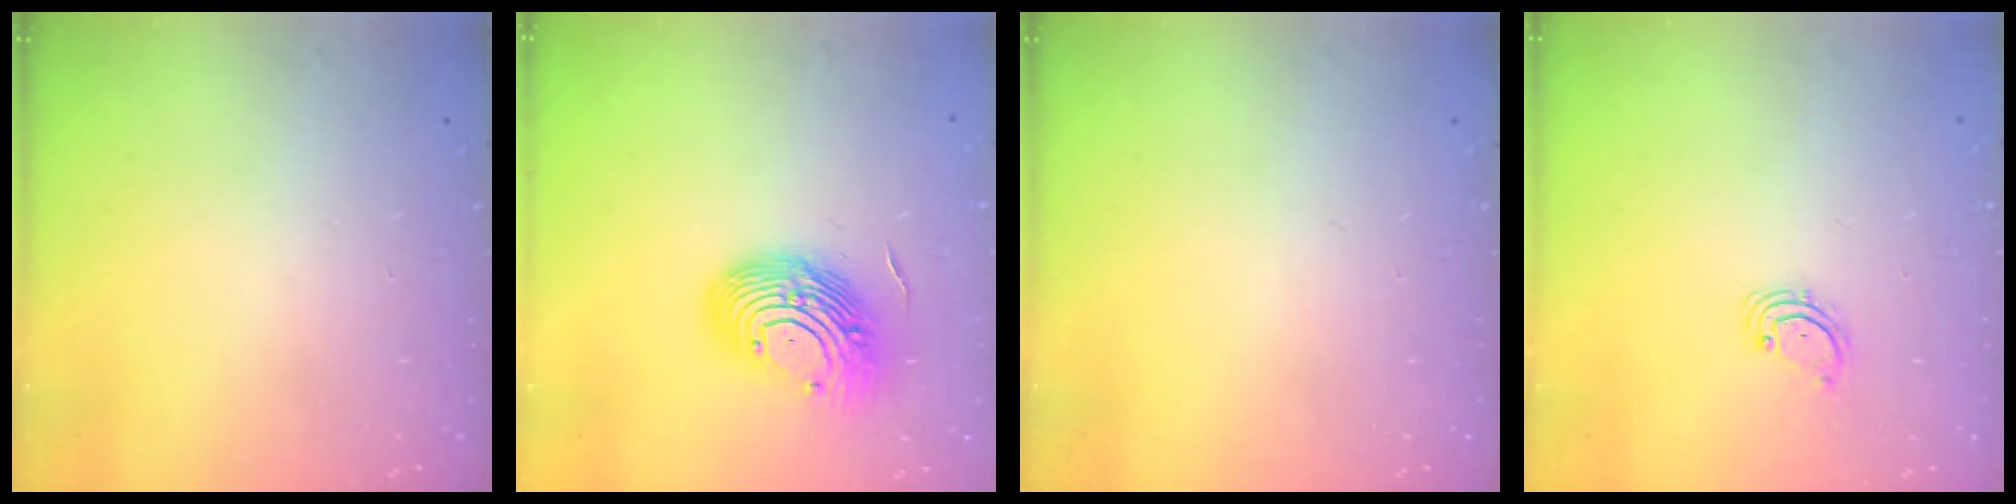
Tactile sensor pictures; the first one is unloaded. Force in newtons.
{"total": 13.3, "press": 12.8, "slide": 3.9}
{"total": 0.0}
{"total": 2.1, "press": 2.1, "slide": 0.3}